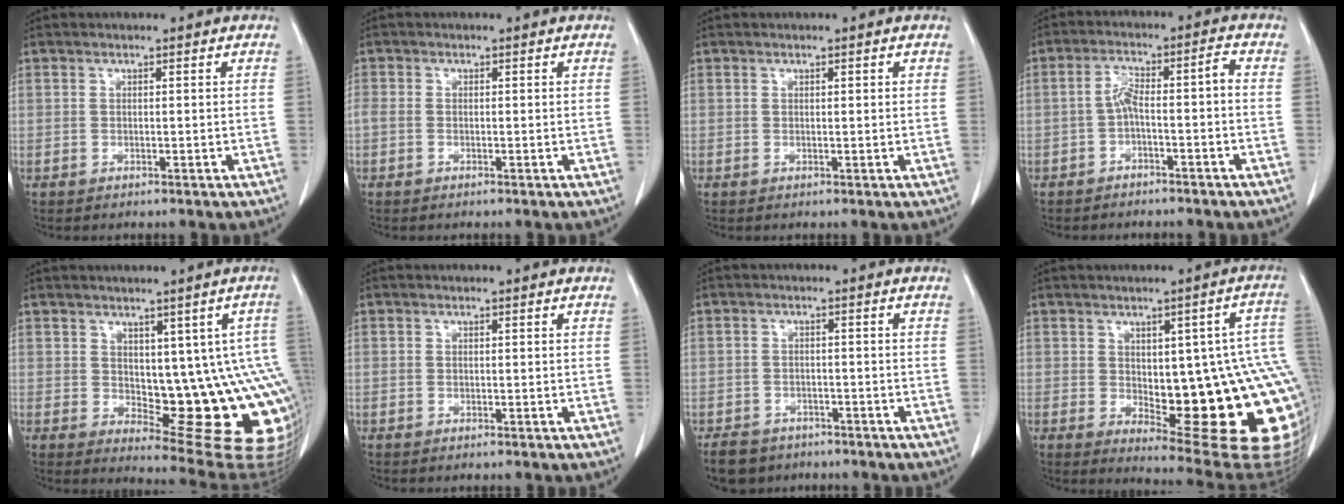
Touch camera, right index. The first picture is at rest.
{"total": 1.2, "force": [-0.3, 0.9, 0.8], "torque": [-0.023, 0.007, -0.004]}
{"total": 0.6, "force": [0.3, 0.2, 0.5], "torque": [-0.008, 0.000, 0.004]}
{"total": 4.9, "force": [-1.8, 0.9, 4.5], "torque": [-0.089, 0.032, -0.027]}
{"total": 14.2, "force": [-0.2, 5.9, 12.9], "torque": [-0.111, 0.009, 0.018]}
{"total": 0.0}
{"total": 5.1, "force": [-3.9, 3.1, 0.9], "torque": [-0.021, 0.001, -0.061]}
{"total": 21.5, "force": [-2.2, 6.6, 20.4], "torque": [-0.165, 0.014, -0.002]}